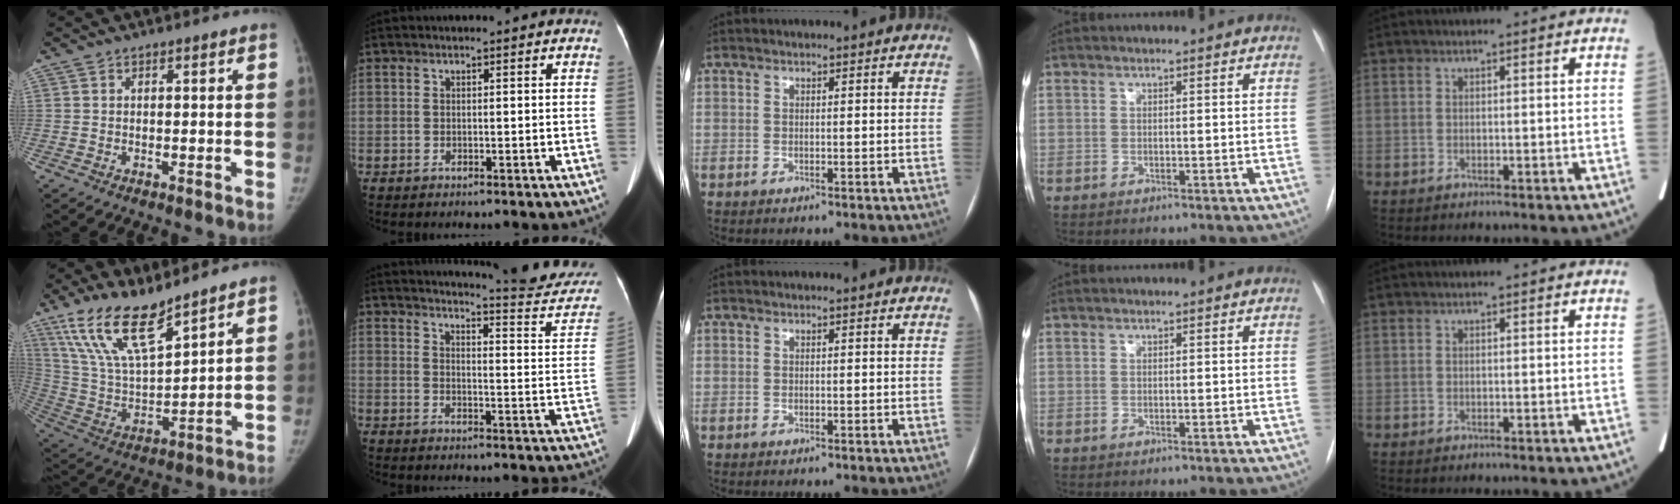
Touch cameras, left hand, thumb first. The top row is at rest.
{"thumb": {"total": 16.5, "force": [11.8, 4.8, 10.4], "torque": [-0.179, -0.058, 0.241]}, "index": {"total": 18.8, "force": [18.3, 0.7, 4.3], "torque": [-0.053, -0.104, 0.203]}}